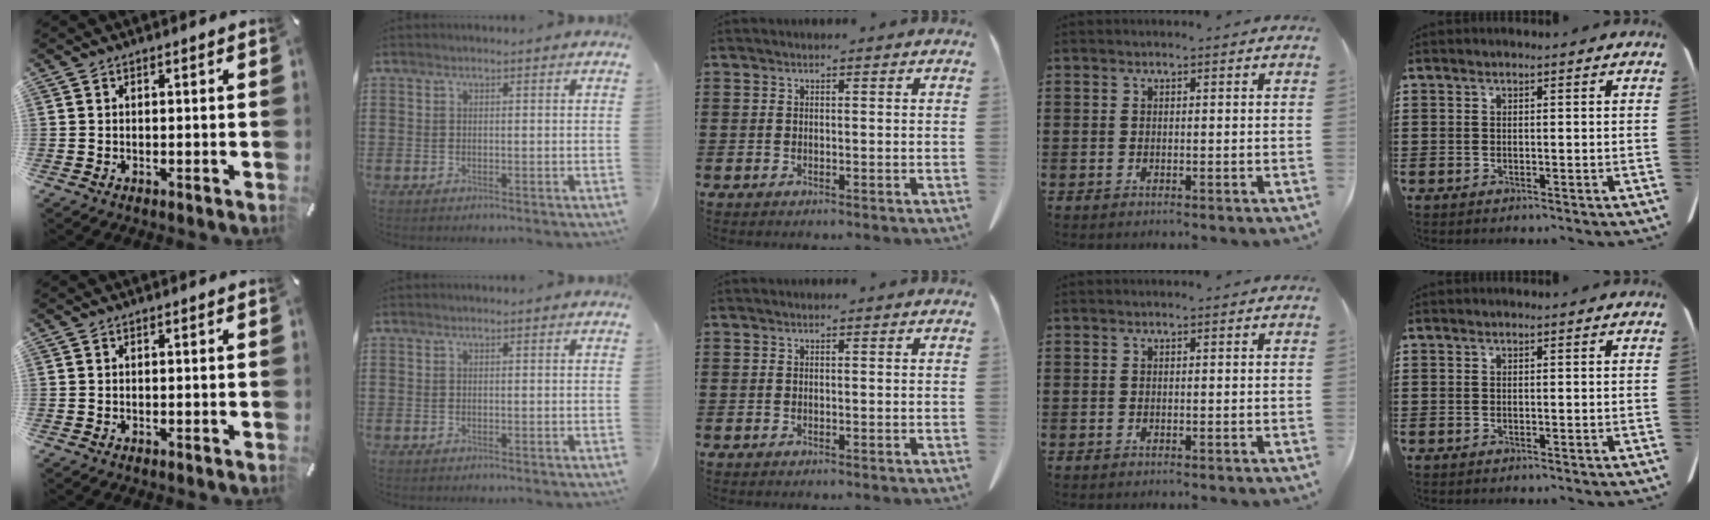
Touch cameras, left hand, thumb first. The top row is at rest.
{}